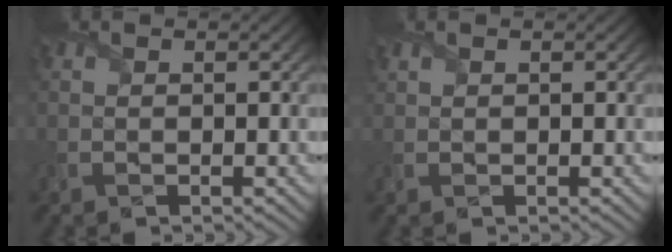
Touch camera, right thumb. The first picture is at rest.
{"total": 0.5, "force": [0.4, 0.2, 0.2], "torque": [-0.010, 0.002, 0.009]}